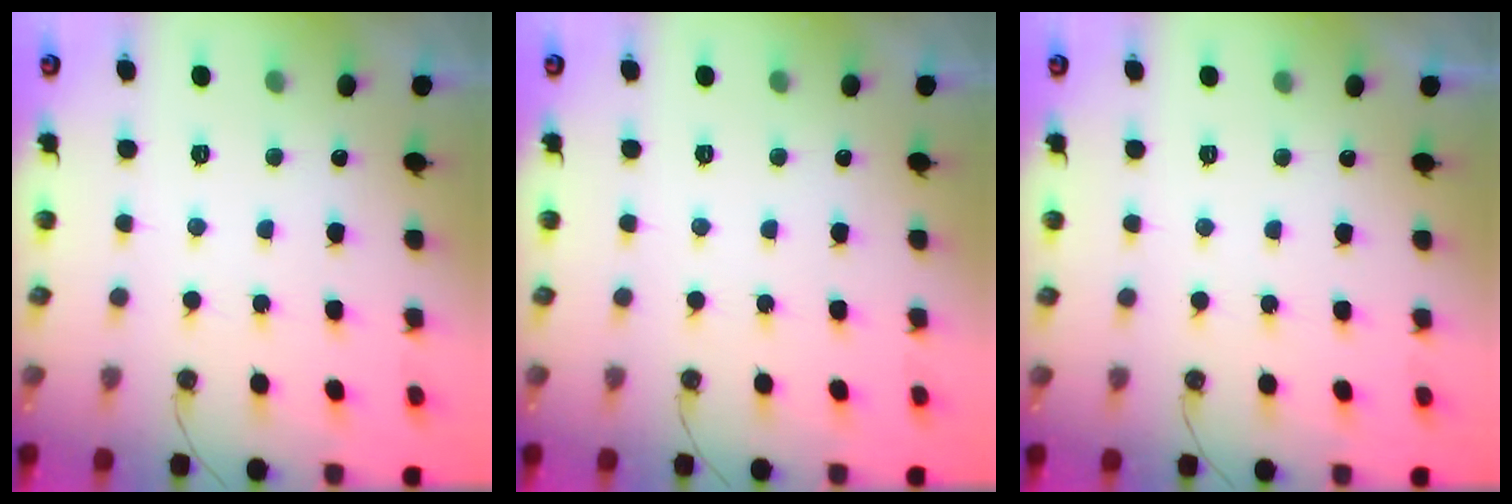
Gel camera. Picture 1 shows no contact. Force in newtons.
{"total": 0.0}
{"total": 0.6, "press": 0.5, "slide": 0.2}